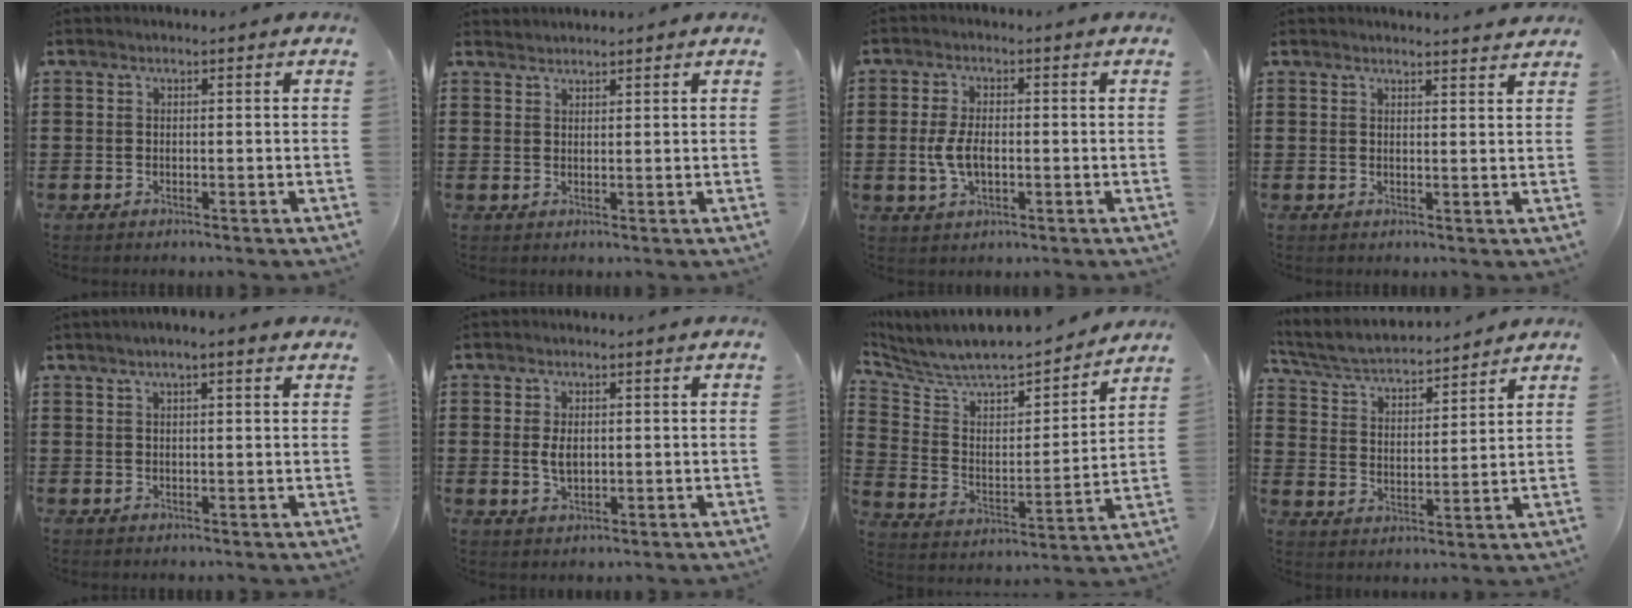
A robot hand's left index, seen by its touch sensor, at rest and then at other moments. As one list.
[{"total": 1.4, "force": [1.4, 0.1, -0.2], "torque": [0.000, 0.001, 0.029]}, {"total": 5.1, "force": [-0.5, 2.5, 4.4], "torque": [-0.107, -0.004, -0.017]}, {"total": 2.0, "force": [2.0, -0.1, 0.3], "torque": [-0.002, -0.007, 0.037]}, {"total": 2.3, "force": [1.6, 0.1, 1.7], "torque": [-0.034, 0.004, 0.028]}, {"total": 3.1, "force": [0.3, 1.8, 2.6], "torque": [-0.053, 0.006, 0.005]}, {"total": 6.1, "force": [5.7, 1.5, 1.2], "torque": [-0.060, -0.056, 0.092]}, {"total": 4.8, "force": [4.5, 0.7, 1.5], "torque": [-0.052, -0.028, 0.073]}]